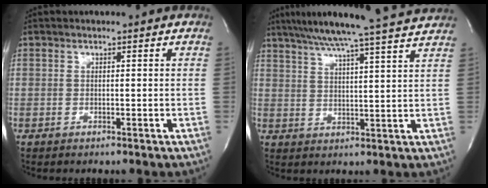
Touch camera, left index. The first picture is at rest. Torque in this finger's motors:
{"motor_torque": [-0.26, -0.43, 0.26, 0.06]}